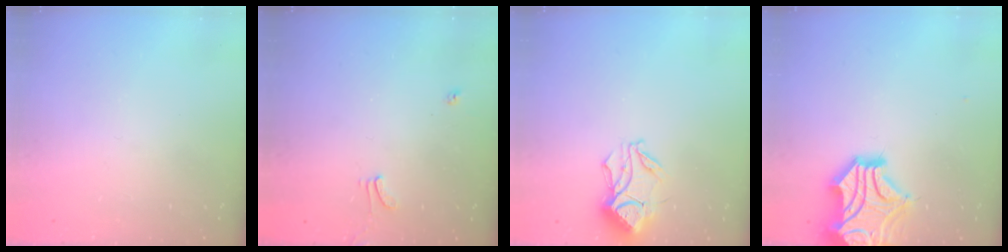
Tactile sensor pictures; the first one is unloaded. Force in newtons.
{"total": 1.7, "press": 1.7, "slide": 0.4}
{"total": 11.9, "press": 11.8, "slide": 0.9}
{"total": 9.0, "press": 8.7, "slide": 2.2}